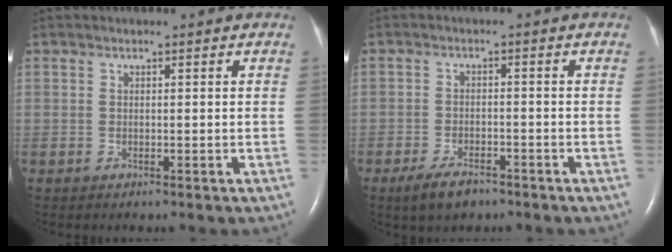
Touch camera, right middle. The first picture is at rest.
{"total": 4.7, "force": [-3.4, 1.8, 2.7], "torque": [-0.063, -0.006, -0.054]}